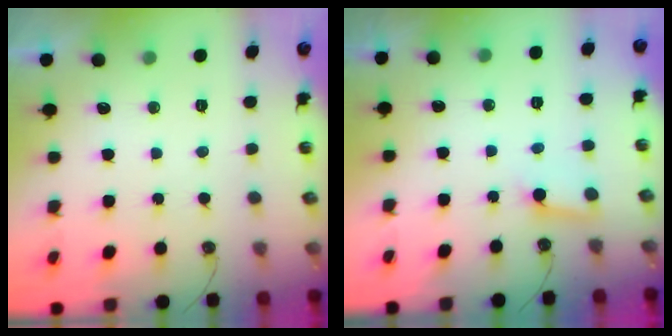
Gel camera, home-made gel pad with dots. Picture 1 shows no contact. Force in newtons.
{"total": 2.9, "press": 2.9, "slide": 0.2}